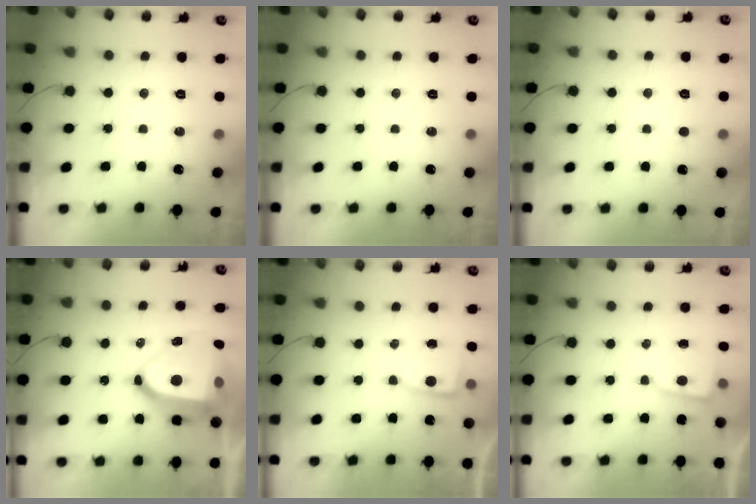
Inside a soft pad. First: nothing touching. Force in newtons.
{"total": 0.0}
{"total": 3.5, "press": 3.5, "slide": 0.3}
{"total": 15.2, "press": 15.0, "slide": 2.2}
{"total": 3.3, "press": 3.3, "slide": 0.4}
{"total": 2.1, "press": 2.1, "slide": 0.3}